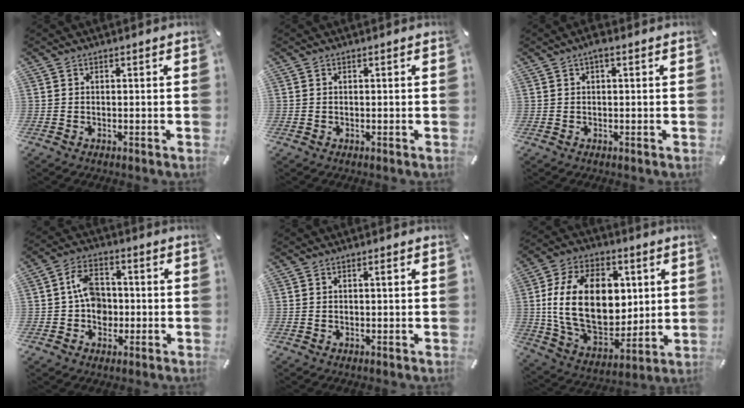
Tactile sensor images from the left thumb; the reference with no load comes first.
{"total": 0.0}
{"total": 2.0, "force": [0.5, 0.4, 1.8], "torque": [-0.036, 0.004, 0.008]}
{"total": 7.7, "force": [-0.4, 6.2, 4.5], "torque": [-0.080, 0.011, -0.006]}
{"total": 1.0, "force": [0.3, 0.3, 0.9], "torque": [-0.018, 0.002, 0.004]}
{"total": 23.7, "force": [2.9, 16.1, 17.1], "torque": [-0.317, -0.008, 0.056]}